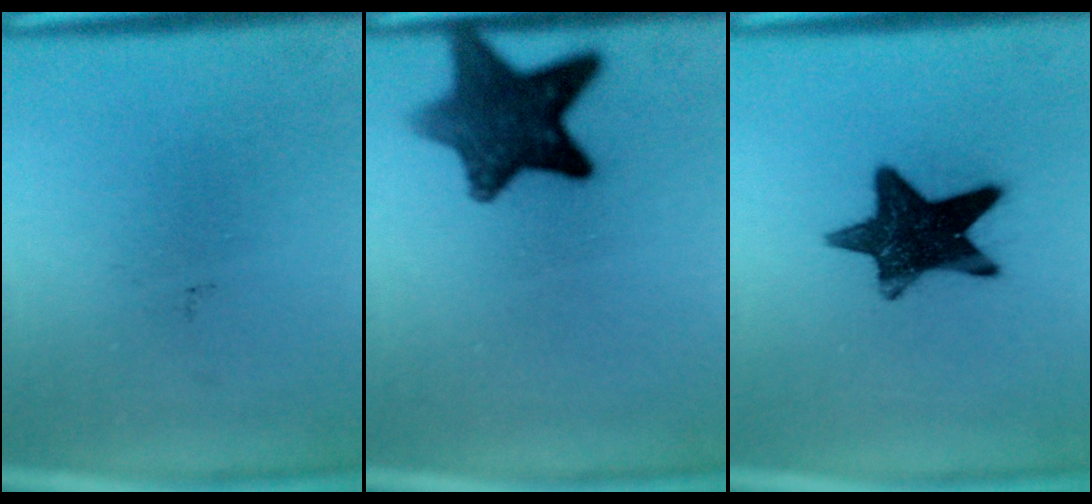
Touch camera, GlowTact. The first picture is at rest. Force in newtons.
{"total": 11.0}
{"total": 14.1}